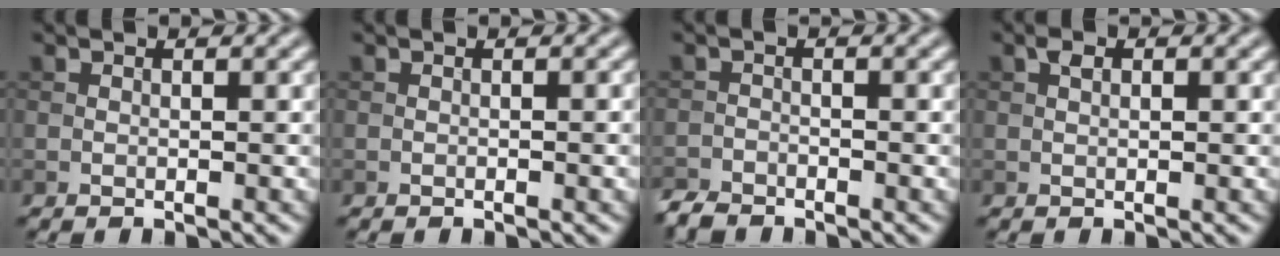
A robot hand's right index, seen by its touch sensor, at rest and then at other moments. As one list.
[{"total": 1.0, "force": [-0.3, 0.2, 0.9], "torque": [-0.011, 0.000, -0.004]}, {"total": 2.1, "force": [-2.0, 0.5, 0.3], "torque": [-0.007, -0.005, -0.045]}, {"total": 1.0, "force": [0.3, 0.5, 0.8], "torque": [-0.015, 0.001, 0.005]}]